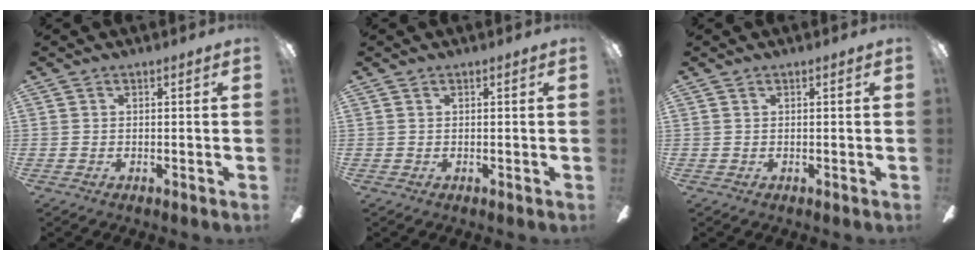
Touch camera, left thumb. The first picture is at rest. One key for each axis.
{"total": 0.0}
{"total": 0.0}